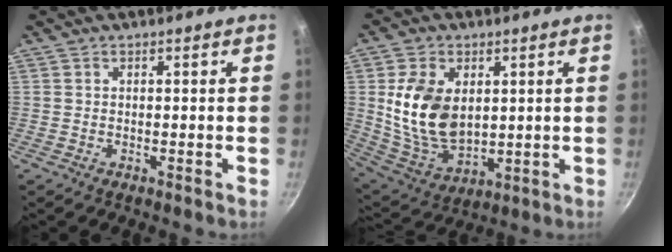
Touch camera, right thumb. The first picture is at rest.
{"total": 14.8, "force": [2.4, 9.8, 10.9], "torque": [-0.187, -0.027, 0.060]}